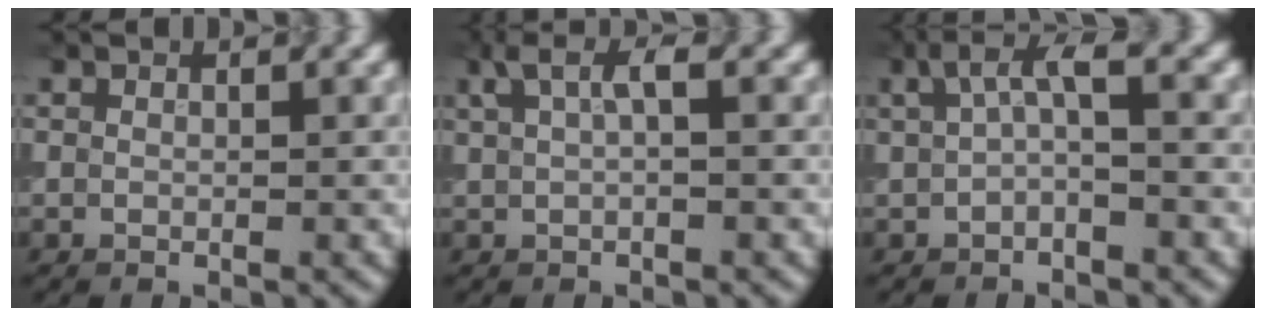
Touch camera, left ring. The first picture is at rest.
{"total": 2.7, "force": [1.0, 0.7, 2.3], "torque": [-0.042, 0.005, 0.019]}
{"total": 3.2, "force": [0.7, 0.8, 3.0], "torque": [-0.054, 0.011, 0.006]}